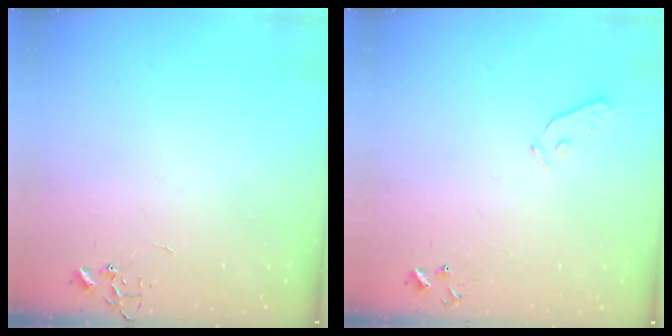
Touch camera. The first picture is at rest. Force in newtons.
{"total": 4.9, "press": 4.9, "slide": 0.5}